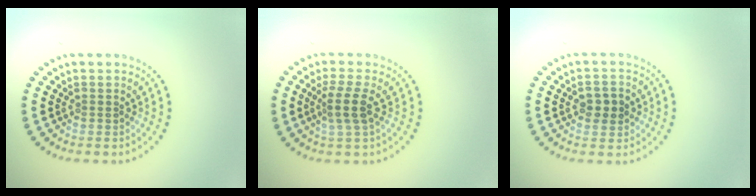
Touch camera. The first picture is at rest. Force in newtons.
{"total": 2.5, "press": 2.1, "slide": 1.4}
{"total": 2.2, "press": 2.2, "slide": 0.2}